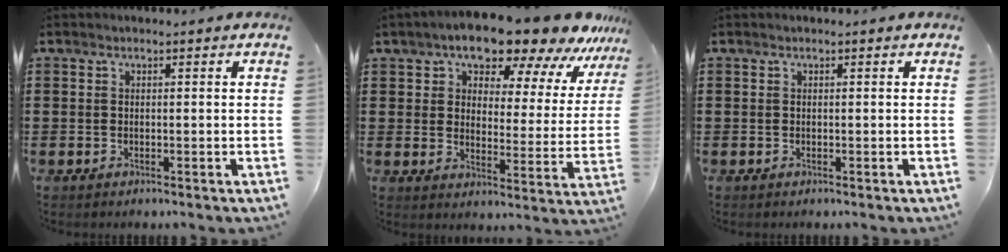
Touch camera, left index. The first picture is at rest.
{"total": 11.6, "force": [10.1, 3.1, 4.7], "torque": [-0.103, -0.053, 0.175]}
{"total": 0.0}